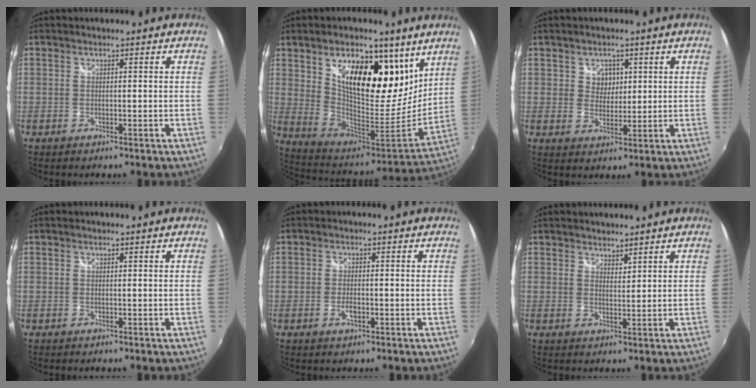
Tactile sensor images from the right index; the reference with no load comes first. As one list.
[{"total": 22.0, "force": [11.3, 10.5, 15.7], "torque": [-0.261, -0.004, 0.200]}, {"total": 3.8, "force": [1.5, 3.3, 1.1], "torque": [-0.011, 0.006, 0.027]}, {"total": 0.0}, {"total": 2.5, "force": [-1.0, 1.2, 1.9], "torque": [-0.035, -0.002, -0.017]}, {"total": 2.0, "force": [1.9, 0.6, 0.3], "torque": [-0.001, 0.002, 0.032]}]